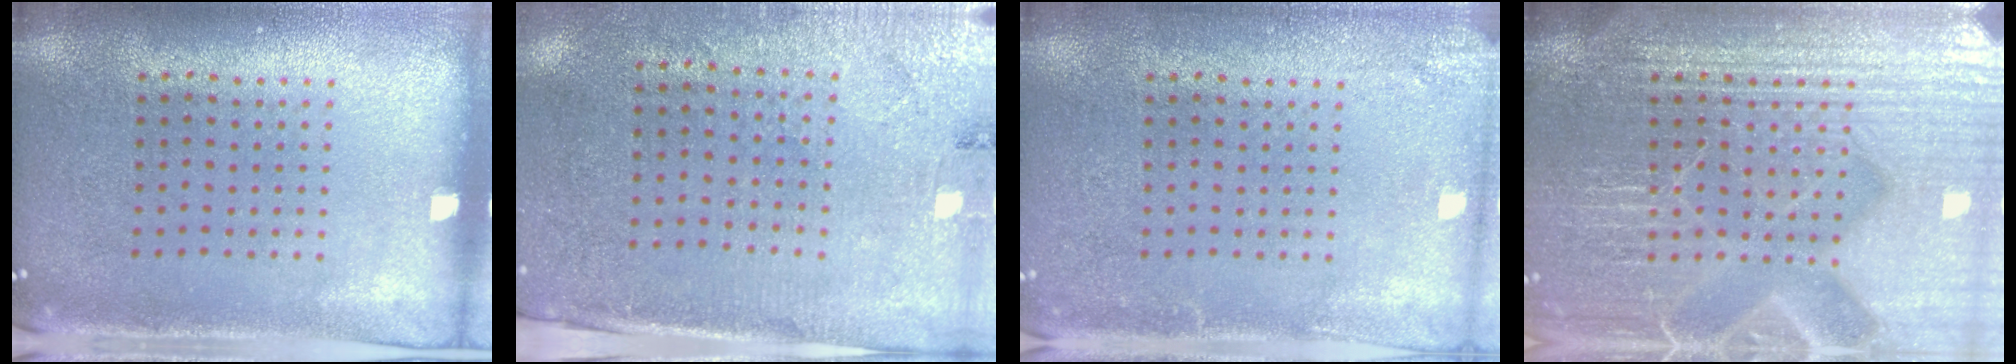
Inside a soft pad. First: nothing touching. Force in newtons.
{"total": 2.8, "press": 2.6, "slide": 1.2}
{"total": 1.8, "press": 1.8, "slide": 0.2}
{"total": 7.1, "press": 7.1, "slide": 0.9}